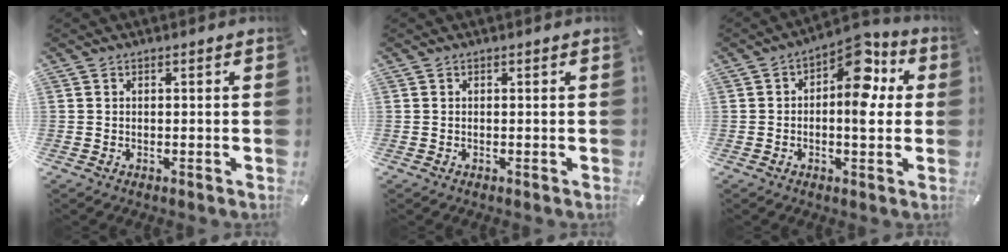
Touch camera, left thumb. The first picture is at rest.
{"total": 0.0}
{"total": 11.2, "force": [2.9, 5.9, 9.1], "torque": [-0.109, -0.028, 0.044]}